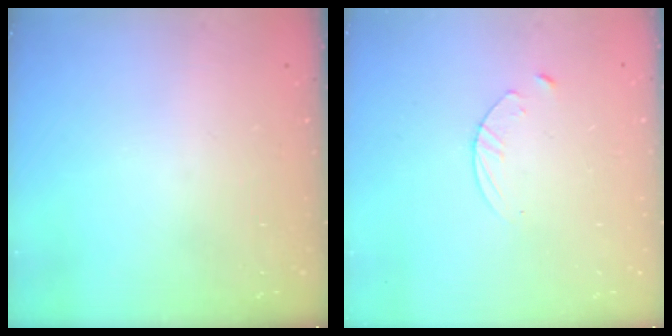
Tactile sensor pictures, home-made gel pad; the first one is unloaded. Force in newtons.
{"total": 3.1, "press": 3.1, "slide": 0.3}